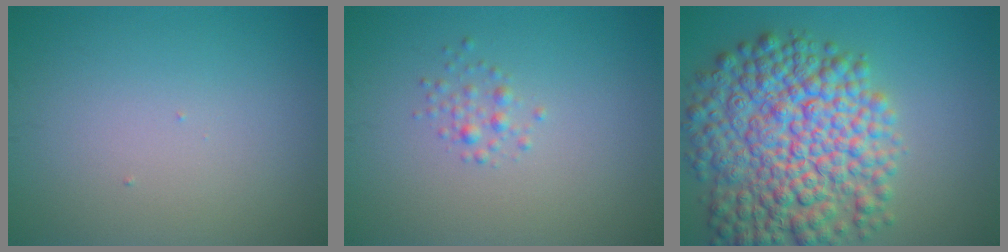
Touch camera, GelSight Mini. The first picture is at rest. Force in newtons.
{"total": 1.2, "press": 1.2, "slide": 0.0}
{"total": 11.6, "press": 11.6, "slide": 0.4}